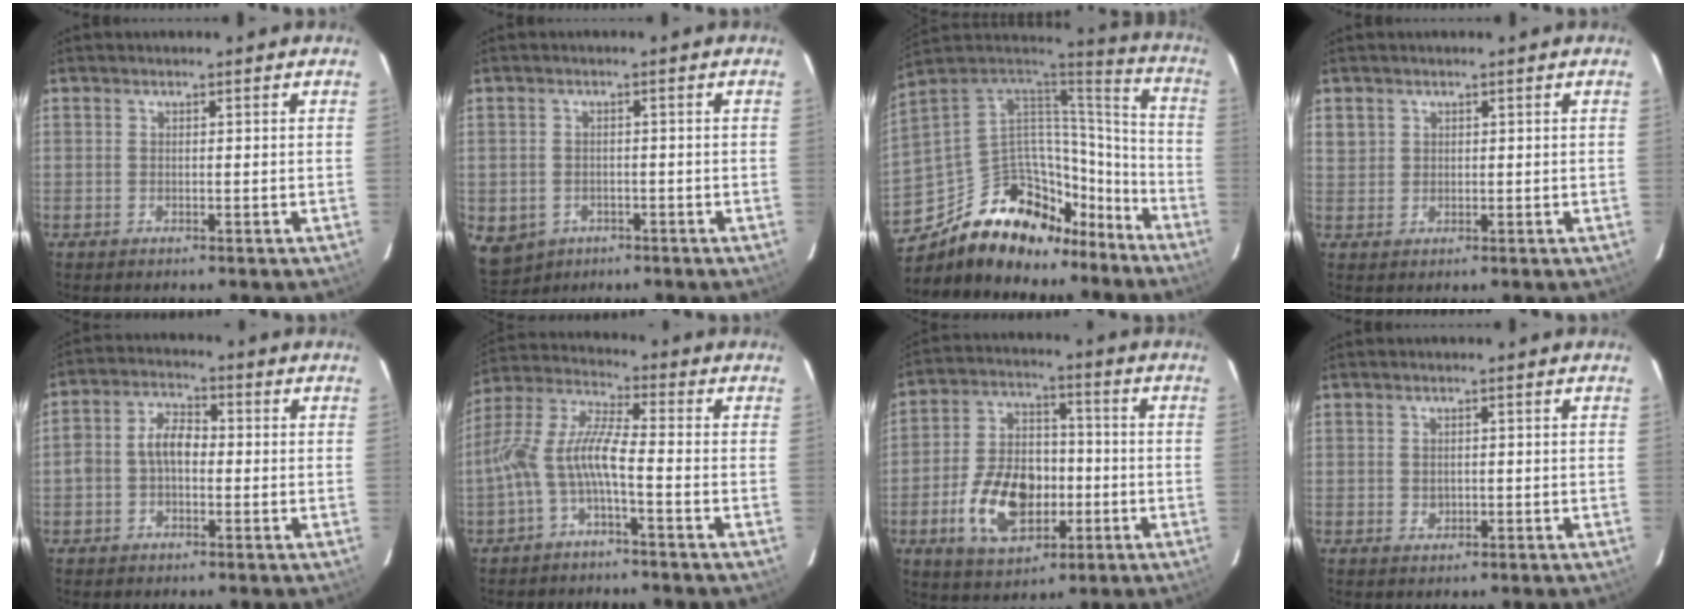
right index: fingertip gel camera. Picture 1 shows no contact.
{"total": 7.1, "force": [-2.8, 6.0, 2.6], "torque": [-0.069, -0.003, -0.028]}
{"total": 24.7, "force": [-16.6, 14.9, 10.5], "torque": [-0.205, 0.062, -0.240]}
{"total": 3.0, "force": [1.2, 2.7, 0.5], "torque": [-0.001, 0.006, 0.025]}
{"total": 5.9, "force": [-0.8, 4.0, 4.4], "torque": [-0.085, 0.021, -0.014]}
{"total": 9.0, "force": [-3.3, 1.6, 8.3], "torque": [-0.193, 0.013, -0.065]}
{"total": 15.0, "force": [-4.7, 9.6, 10.6], "torque": [-0.218, 0.012, -0.067]}
{"total": 1.3, "force": [0.0, 1.3, 0.4], "torque": [-0.003, 0.001, 0.003]}